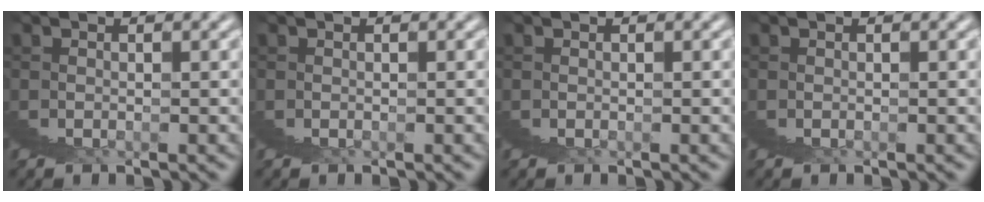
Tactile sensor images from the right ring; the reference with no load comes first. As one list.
[{"total": 0.0}, {"total": 0.0}, {"total": 0.0}]